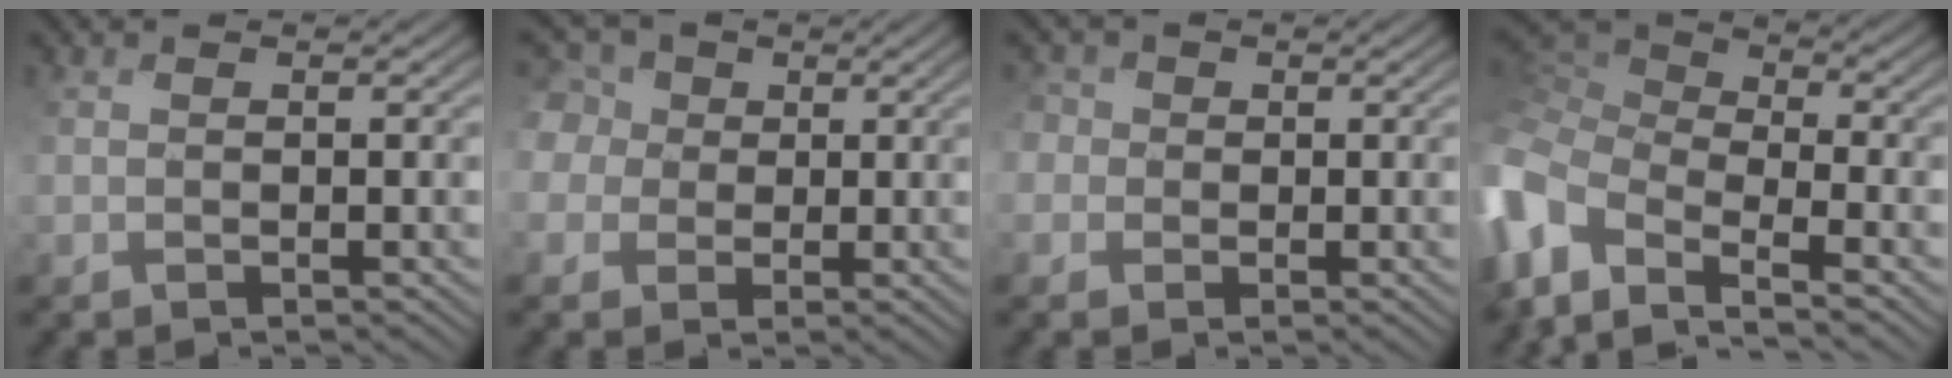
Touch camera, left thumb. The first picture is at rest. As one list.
[{"total": 7.6, "force": [1.9, 6.5, 3.3], "torque": [-0.134, 0.024, 0.019]}, {"total": 3.5, "force": [0.4, 3.3, 0.9], "torque": [-0.036, 0.011, -0.019]}, {"total": 9.9, "force": [-3.5, 5.8, 7.3], "torque": [-0.225, 0.001, -0.062]}]